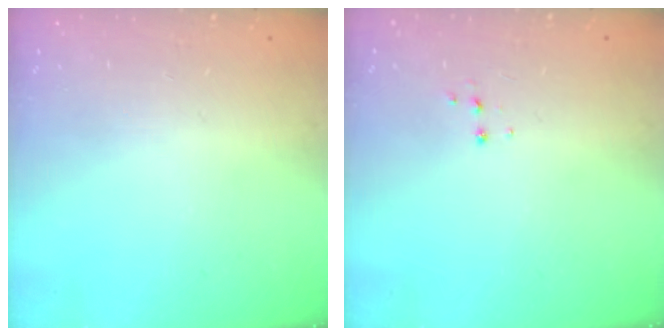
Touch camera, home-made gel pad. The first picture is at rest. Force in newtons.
{"total": 3.3, "press": 3.2, "slide": 0.4}